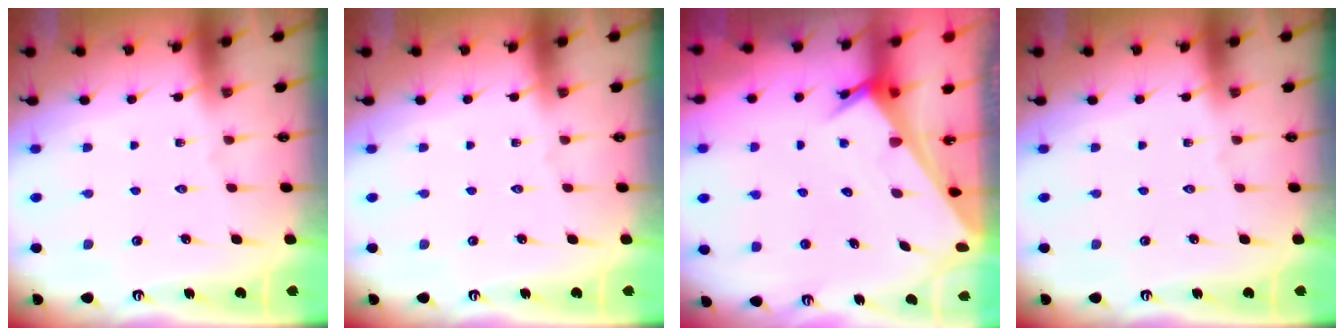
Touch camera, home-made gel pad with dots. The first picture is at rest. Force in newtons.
{"total": 0.0}
{"total": 4.6, "press": 4.6, "slide": 0.2}
{"total": 0.0}